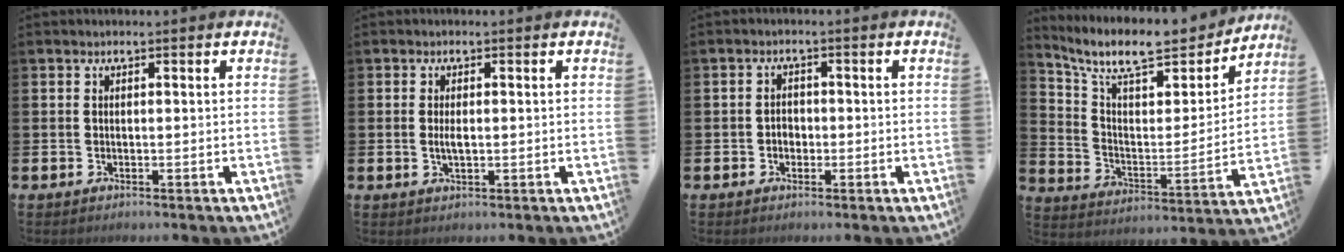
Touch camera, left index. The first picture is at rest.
{"total": 1.8, "force": [0.0, 0.7, 1.7], "torque": [-0.029, 0.000, -0.002]}
{"total": 1.8, "force": [-0.4, 1.5, 0.8], "torque": [-0.005, 0.001, -0.014]}
{"total": 9.6, "force": [8.3, 2.9, 4.0], "torque": [-0.114, -0.058, 0.142]}